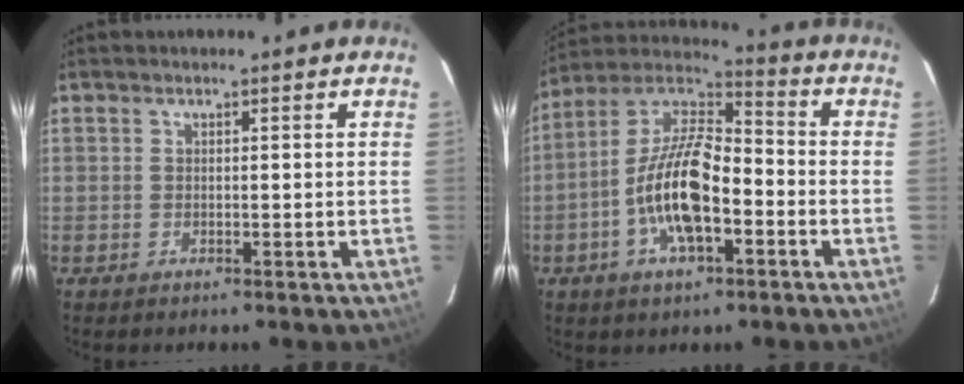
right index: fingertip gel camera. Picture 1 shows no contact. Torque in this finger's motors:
{"motor_torque": [2.14, 0.00, 1.05, 0.19]}